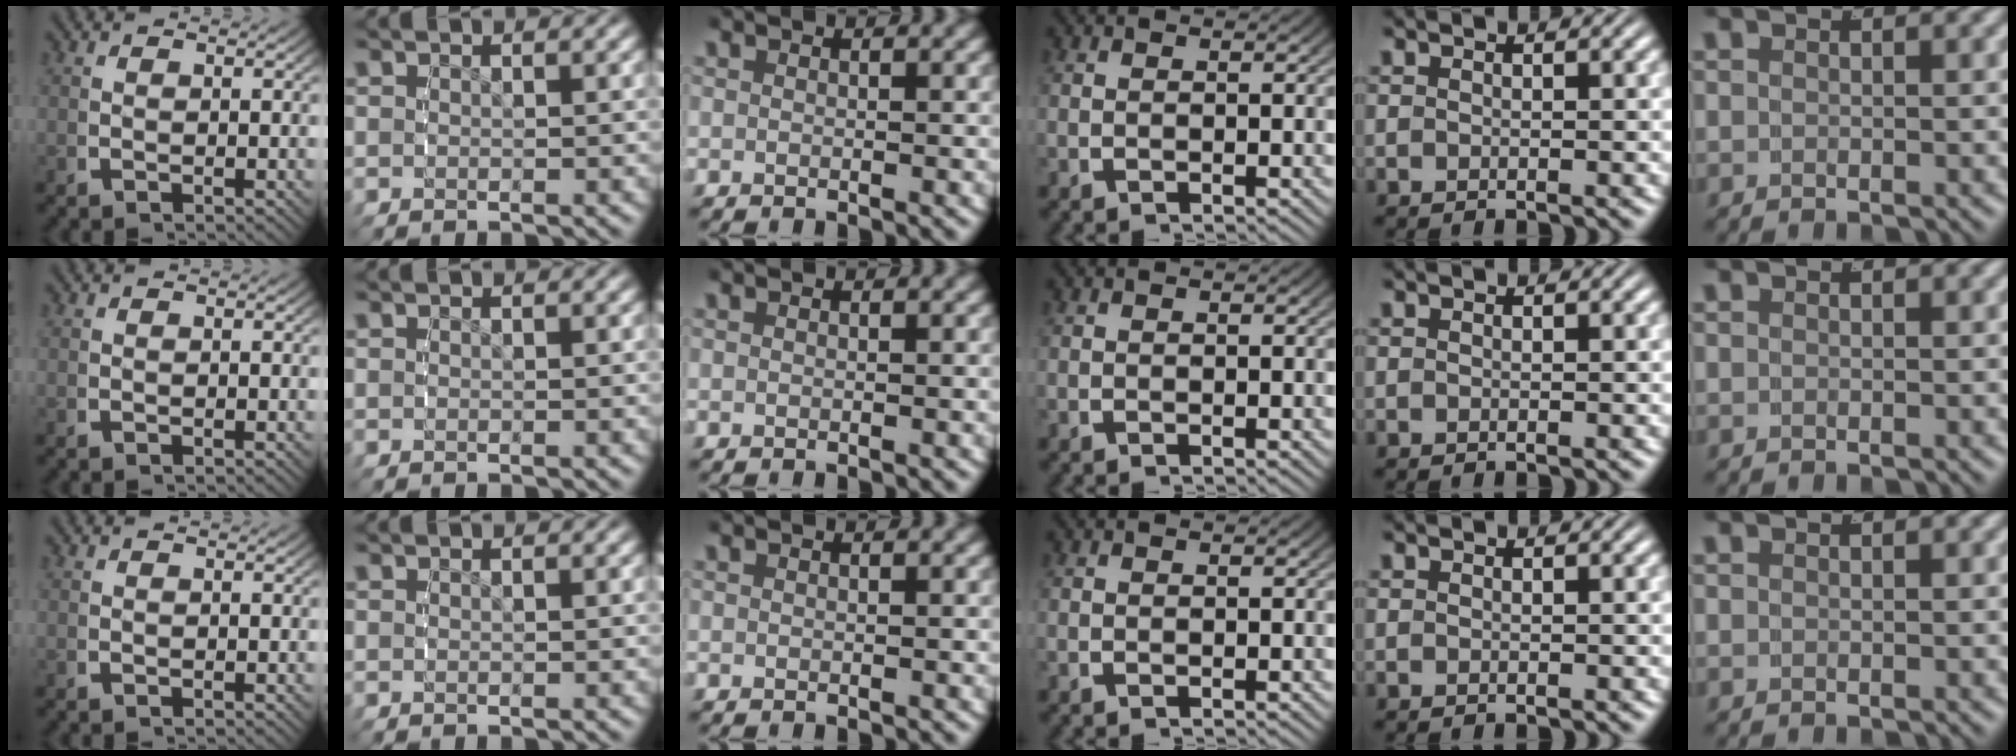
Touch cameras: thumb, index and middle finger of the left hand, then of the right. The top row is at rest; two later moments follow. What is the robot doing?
{"motion": "reach", "object": "pencil case"}